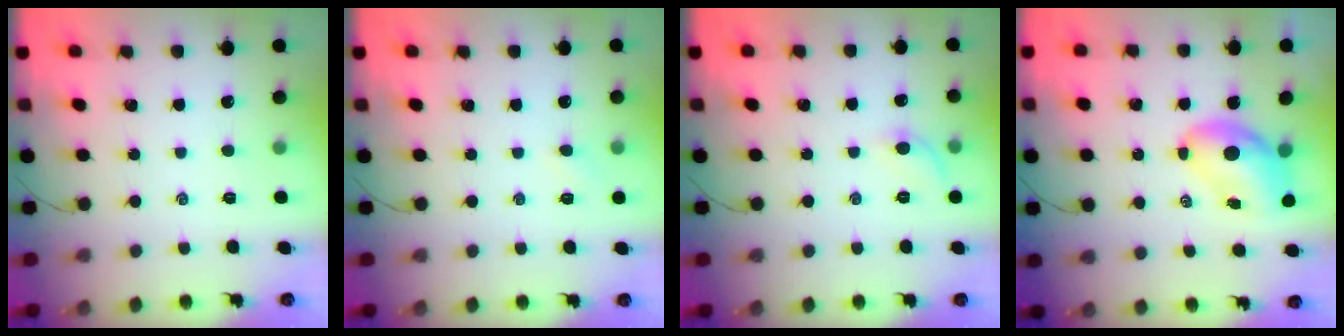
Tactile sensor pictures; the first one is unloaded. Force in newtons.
{"total": 3.0, "press": 2.9, "slide": 0.8}
{"total": 5.8, "press": 5.6, "slide": 1.4}
{"total": 7.9, "press": 7.7, "slide": 1.7}